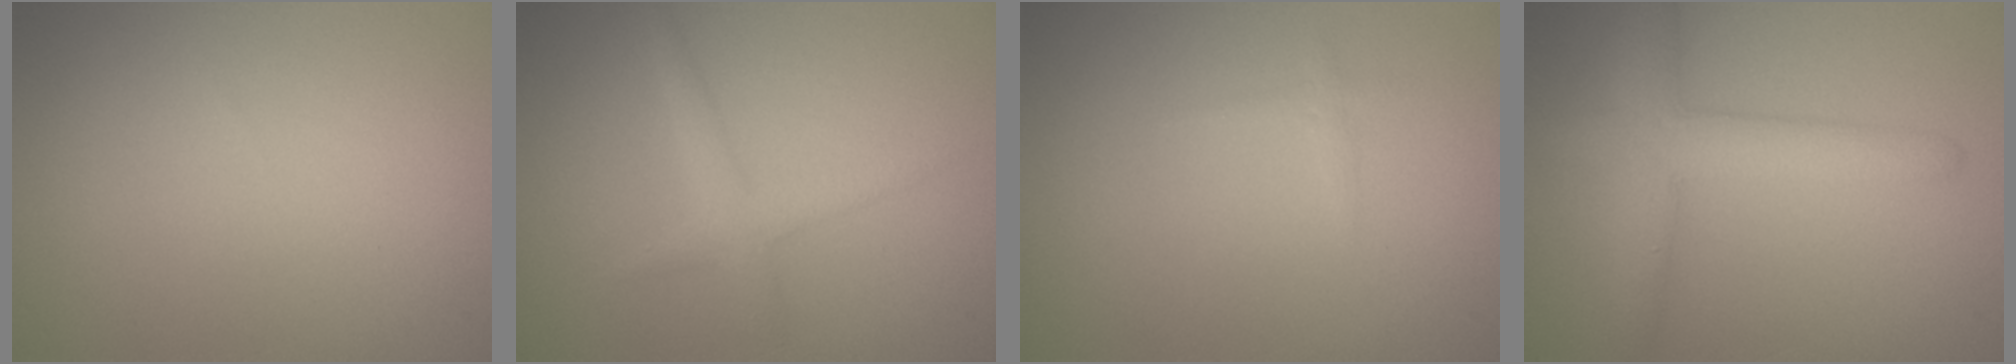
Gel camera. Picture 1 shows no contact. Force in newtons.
{"total": 1.9, "press": 1.9, "slide": 0.1}
{"total": 0.5, "press": 0.5, "slide": 0.0}
{"total": 4.7, "press": 4.7, "slide": 0.2}